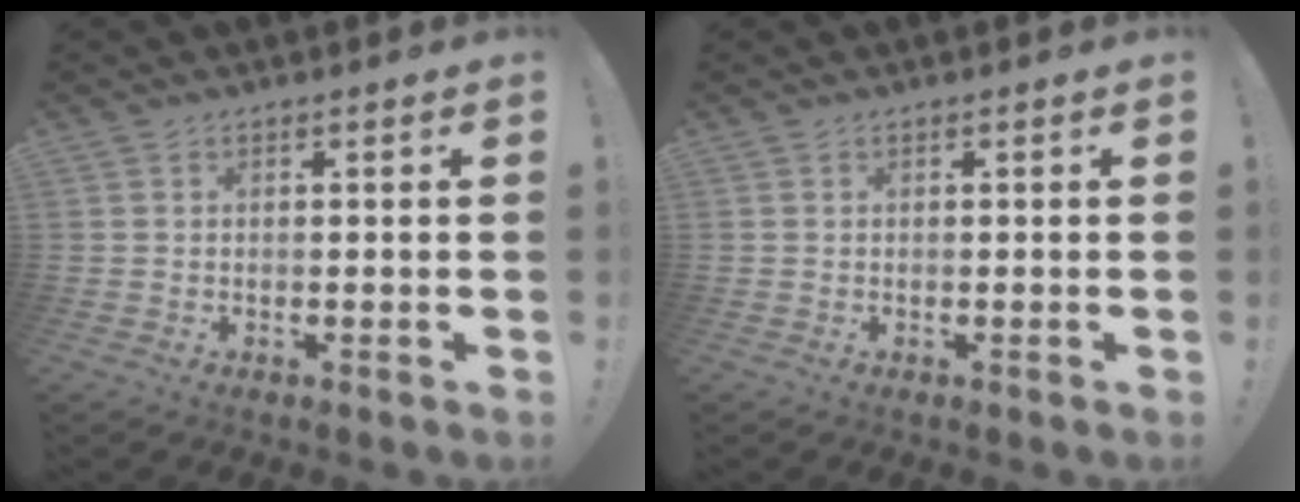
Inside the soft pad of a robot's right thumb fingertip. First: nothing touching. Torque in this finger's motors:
{"motor_torque": [0.00, 0.00, -0.02, 0.01, 0.00]}